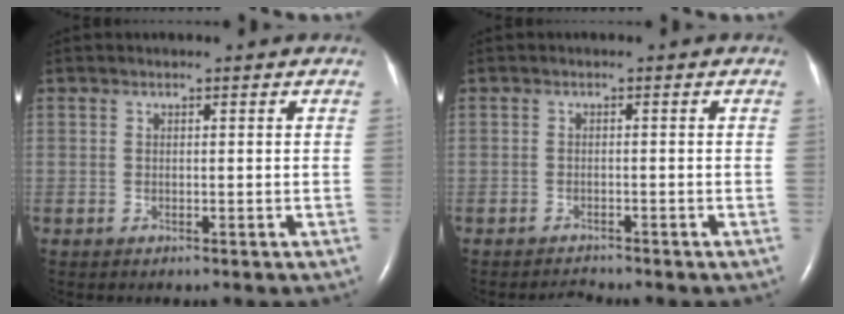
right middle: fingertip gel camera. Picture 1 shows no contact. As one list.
[{"total": 1.4, "force": [-1.4, 0.1, -0.2], "torque": [-0.002, -0.009, -0.020]}]